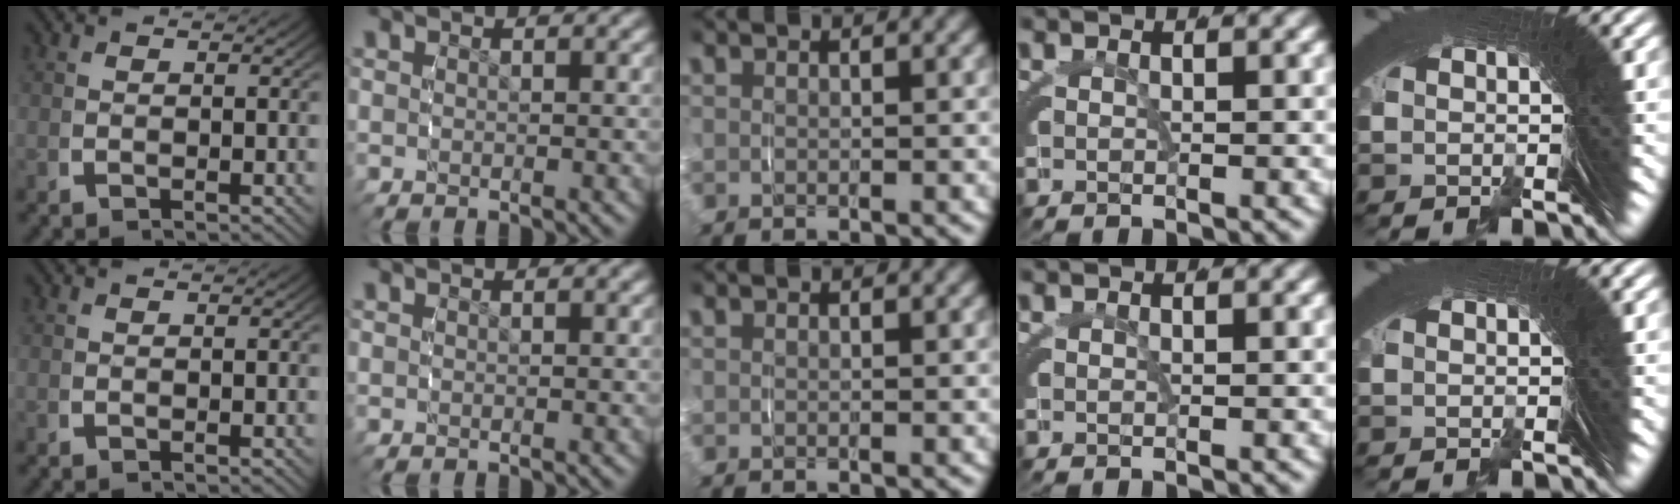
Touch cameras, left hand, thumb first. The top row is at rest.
{}